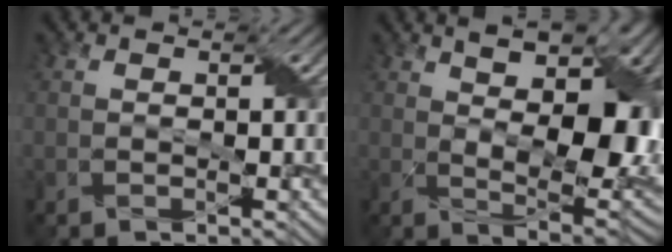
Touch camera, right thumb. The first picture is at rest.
{"total": 16.7, "force": [3.8, 8.2, 14.1], "torque": [-0.194, 0.013, 0.072]}